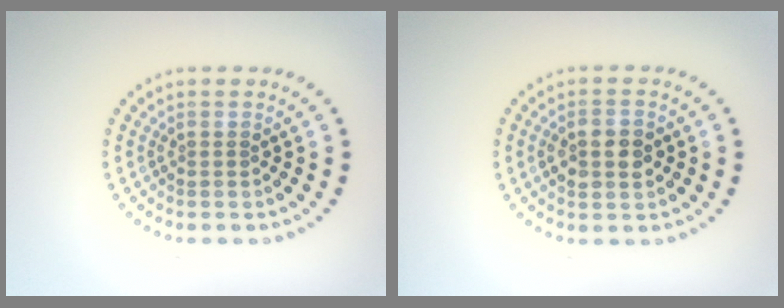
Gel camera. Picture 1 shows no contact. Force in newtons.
{"total": 3.6, "press": 3.6, "slide": 0.1}